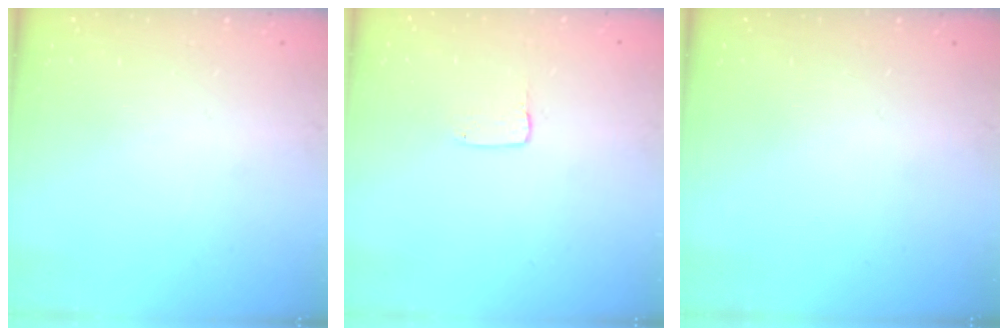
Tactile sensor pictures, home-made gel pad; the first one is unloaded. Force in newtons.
{"total": 2.0, "press": 2.0, "slide": 0.2}
{"total": 0.0}